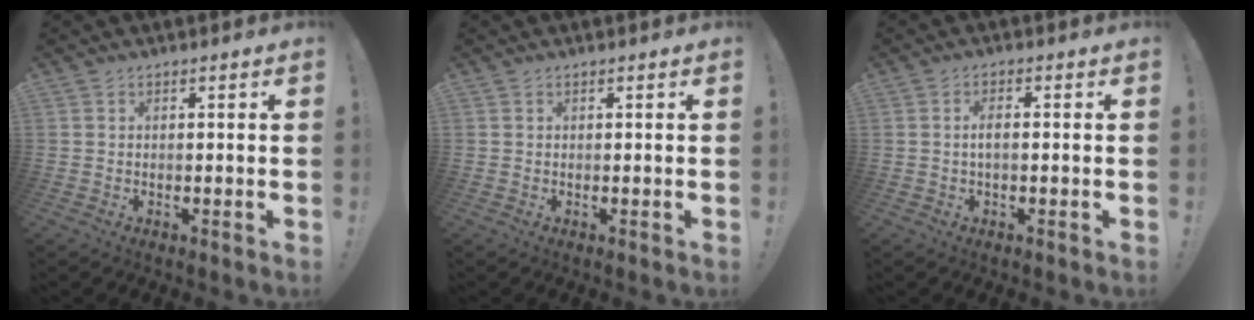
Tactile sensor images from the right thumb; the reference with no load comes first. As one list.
[{"total": 0.0}, {"total": 3.1, "force": [-0.4, 0.9, 2.9], "torque": [-0.054, 0.001, -0.011]}]